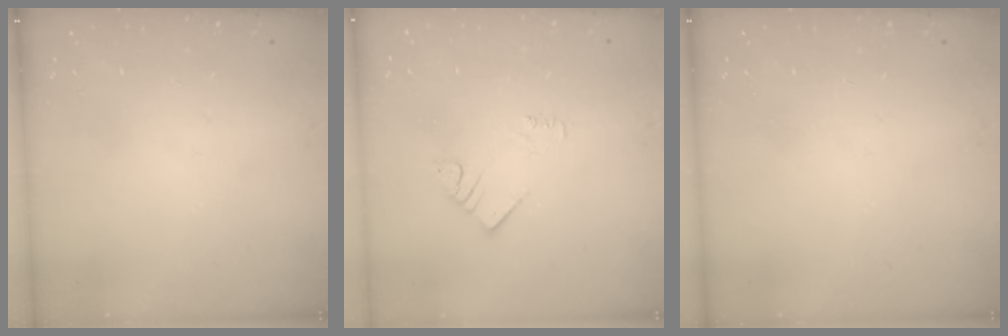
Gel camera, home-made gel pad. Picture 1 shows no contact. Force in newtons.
{"total": 3.3, "press": 3.2, "slide": 0.6}
{"total": 0.0}